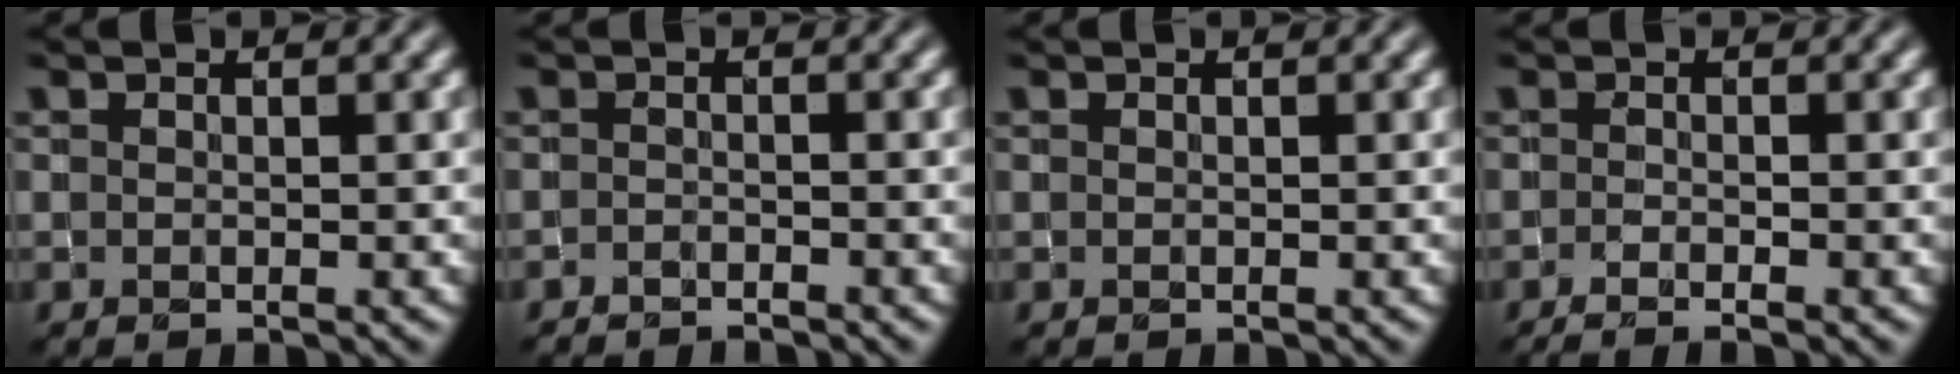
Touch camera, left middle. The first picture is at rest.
{"total": 1.8, "force": [-1.8, 0.2, 0.2], "torque": [-0.001, -0.007, -0.031]}
{"total": 0.0}
{"total": 2.0, "force": [-1.3, 0.4, 1.4], "torque": [-0.022, -0.006, -0.025]}